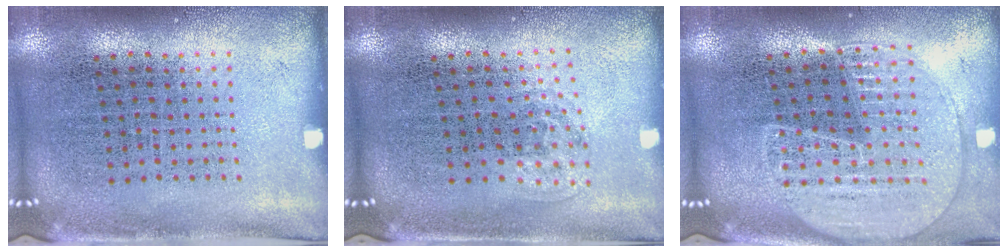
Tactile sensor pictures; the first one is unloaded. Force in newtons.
{"total": 0.9, "press": 0.6, "slide": 0.7}
{"total": 1.7, "press": 1.6, "slide": 0.6}